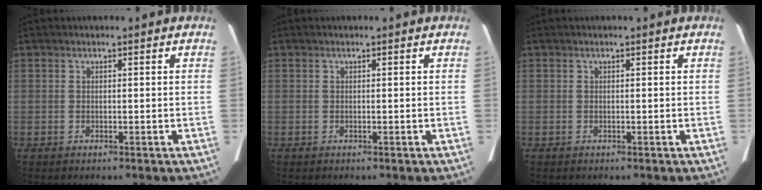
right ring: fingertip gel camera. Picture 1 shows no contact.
{"total": 0.0}
{"total": 0.0}